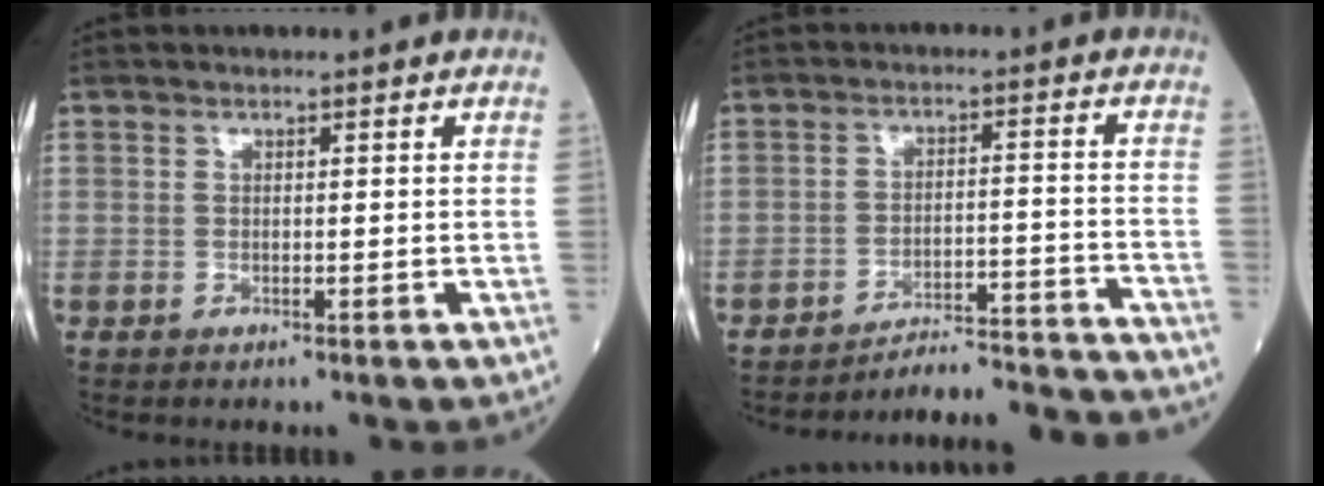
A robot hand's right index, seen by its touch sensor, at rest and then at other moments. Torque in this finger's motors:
{"motor_torque": [0.09, -0.21, 0.11, 0.05]}